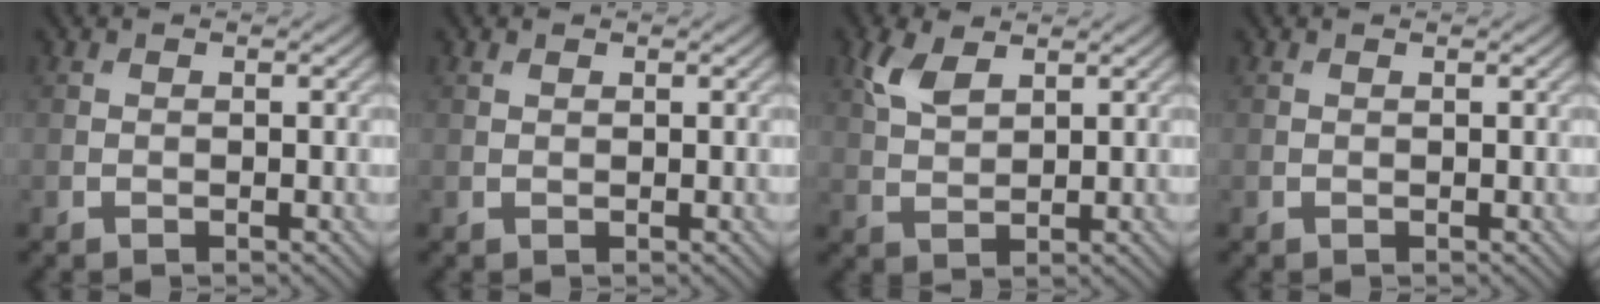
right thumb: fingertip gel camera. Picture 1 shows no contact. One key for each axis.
{"total": 0.5, "fx": 0.4, "fy": 0.2, "fz": 0.2, "tx": -0.004, "ty": 0.003, "tz": 0.009}
{"total": 4.3, "fx": 2.3, "fy": 2.0, "fz": 2.9, "tx": -0.076, "ty": 0.003, "tz": 0.050}
{"total": 0.0}